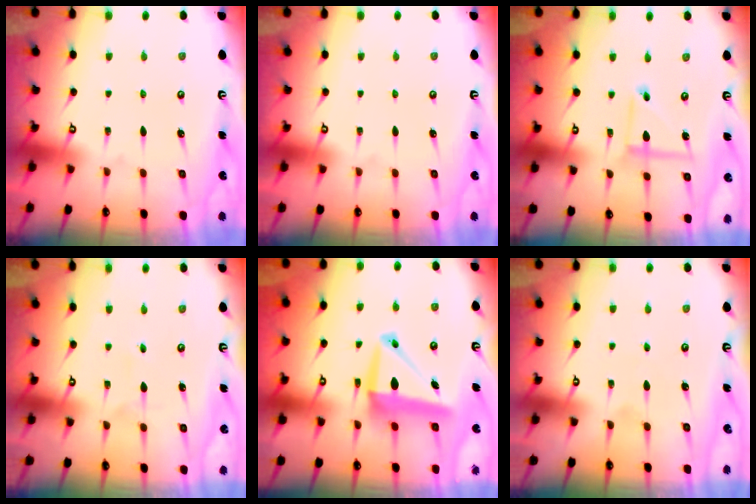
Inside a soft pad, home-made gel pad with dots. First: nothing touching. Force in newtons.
{"total": 0.0}
{"total": 5.4, "press": 5.3, "slide": 0.5}
{"total": 2.5, "press": 2.5, "slide": 0.3}
{"total": 10.8, "press": 10.5, "slide": 2.3}
{"total": 2.5, "press": 2.5, "slide": 0.2}